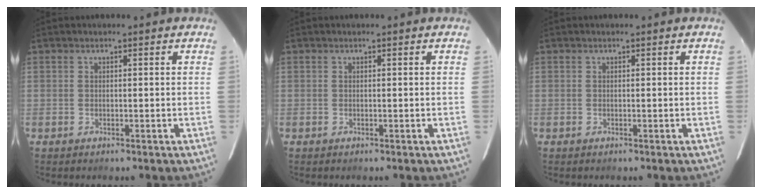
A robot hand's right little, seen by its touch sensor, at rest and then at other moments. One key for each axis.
{"total": 0.0}
{"total": 0.0}